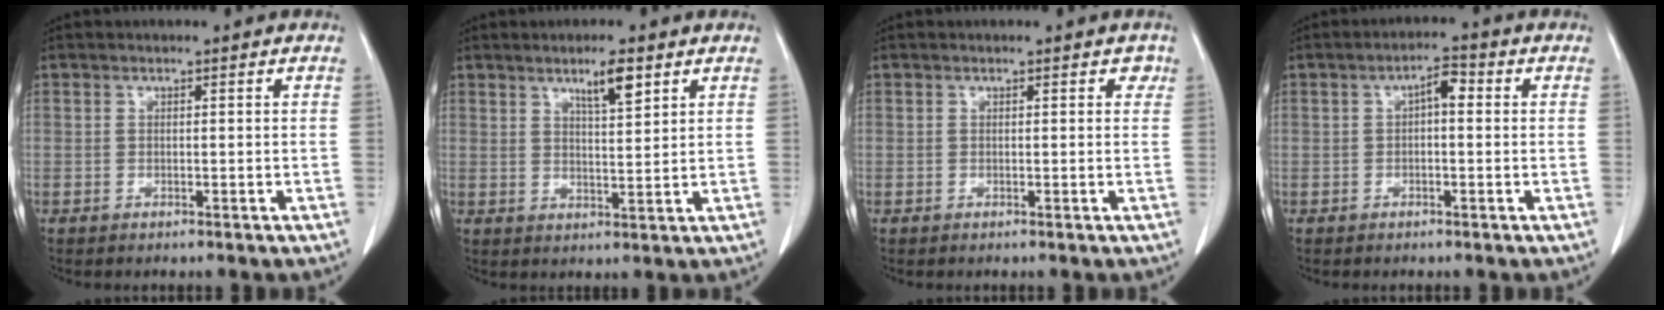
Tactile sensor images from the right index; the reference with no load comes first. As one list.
[{"total": 4.7, "force": [2.9, 0.7, 3.6], "torque": [-0.061, -0.002, 0.051]}, {"total": 1.1, "force": [0.6, 0.8, 0.5], "torque": [0.004, 0.003, 0.002]}, {"total": 3.3, "force": [0.5, 1.3, 3.0], "torque": [-0.048, 0.015, 0.005]}]